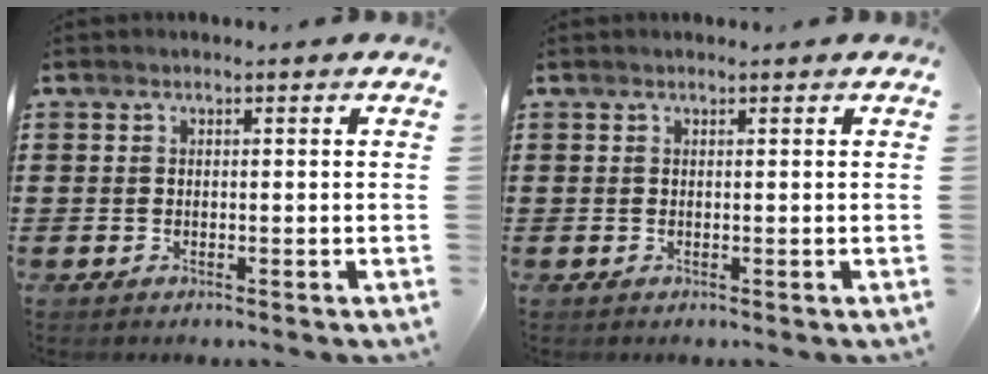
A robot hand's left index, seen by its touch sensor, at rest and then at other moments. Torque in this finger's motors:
{"motor_torque": [0.03, 0.10, -0.03, -0.01]}